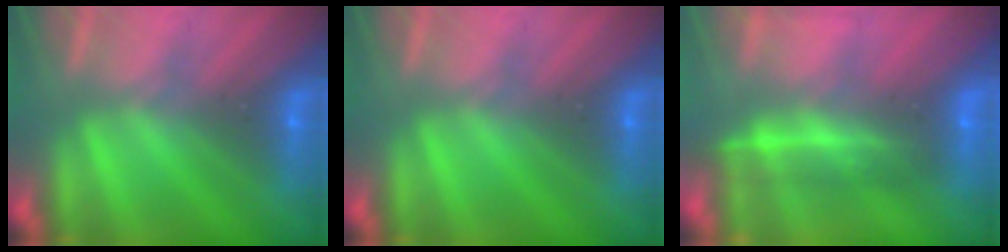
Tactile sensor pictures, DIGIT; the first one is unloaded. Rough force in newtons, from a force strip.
{"total": 0.0}
{"total": 2.1}